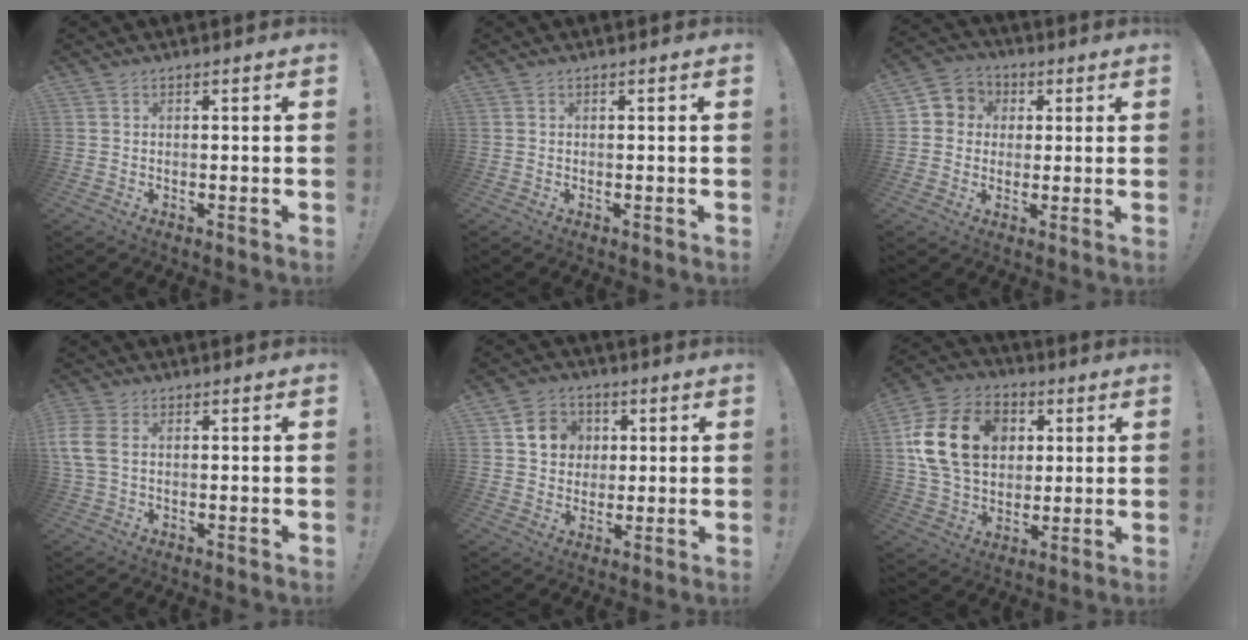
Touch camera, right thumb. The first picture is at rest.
{"total": 0.0}
{"total": 6.6, "force": [-0.2, 6.4, 1.6], "torque": [-0.016, 0.011, 0.001]}
{"total": 6.0, "force": [1.0, 4.0, 4.3], "torque": [-0.104, -0.001, 0.021]}
{"total": 9.3, "force": [2.8, 8.4, 2.9], "torque": [-0.036, -0.010, 0.057]}
{"total": 21.0, "force": [4.9, 15.6, 13.2], "torque": [-0.241, -0.001, 0.092]}